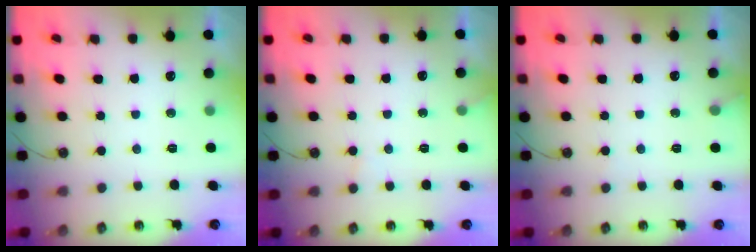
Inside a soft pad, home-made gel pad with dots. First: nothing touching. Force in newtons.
{"total": 5.2, "press": 5.2, "slide": 0.4}
{"total": 5.5, "press": 5.5, "slide": 0.5}